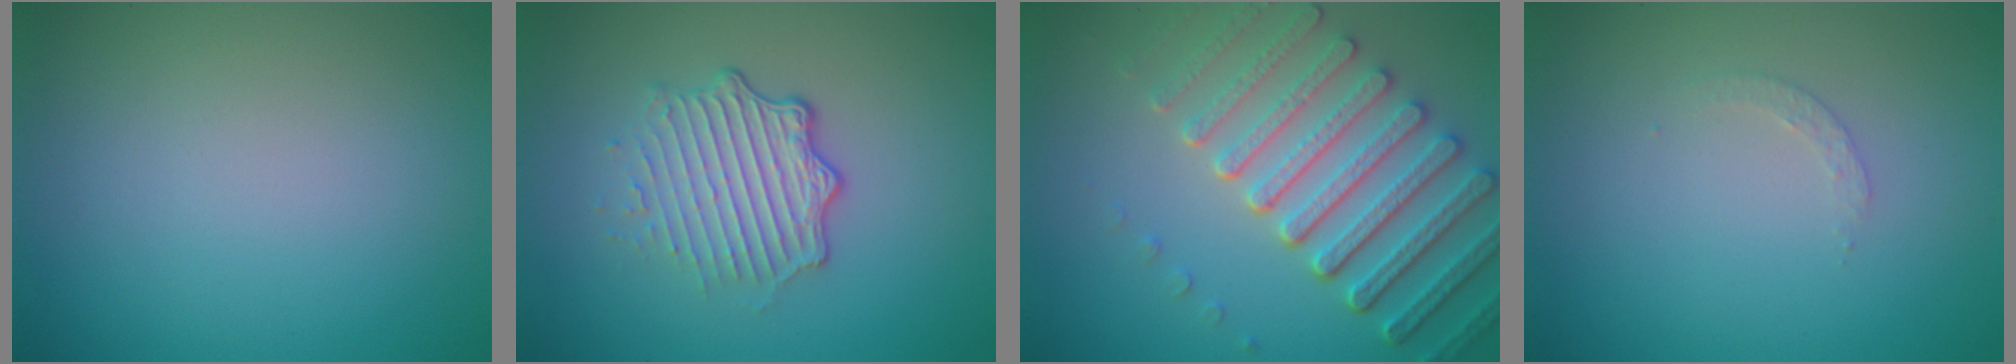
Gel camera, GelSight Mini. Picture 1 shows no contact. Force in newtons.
{"total": 4.7, "press": 3.2, "slide": 3.4}
{"total": 7.0, "press": 5.5, "slide": 4.4}
{"total": 1.1, "press": 1.1, "slide": 0.3}